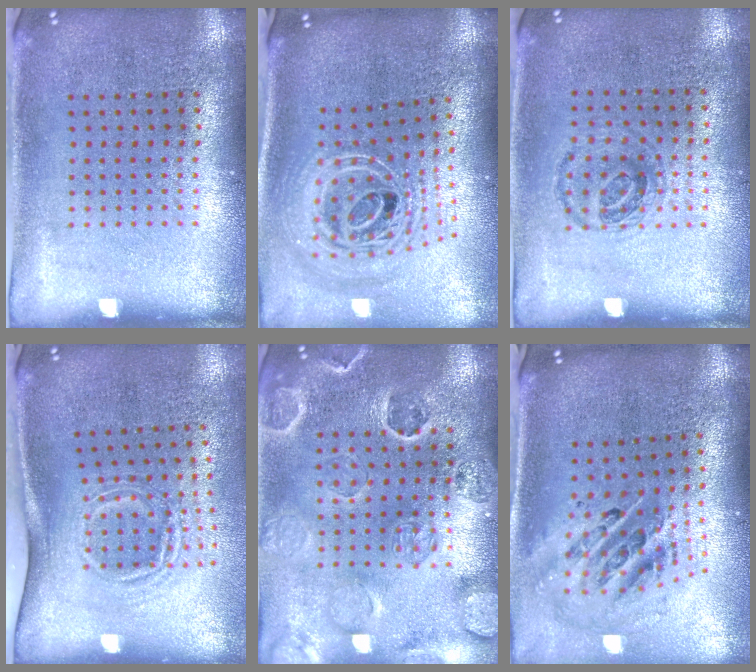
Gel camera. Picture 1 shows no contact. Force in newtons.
{"total": 2.8, "press": 2.0, "slide": 2.0}
{"total": 0.9, "press": 0.8, "slide": 0.4}
{"total": 1.8, "press": 1.1, "slide": 1.4}
{"total": 2.7, "press": 2.6, "slide": 0.8}
{"total": 1.8, "press": 1.4, "slide": 1.2}